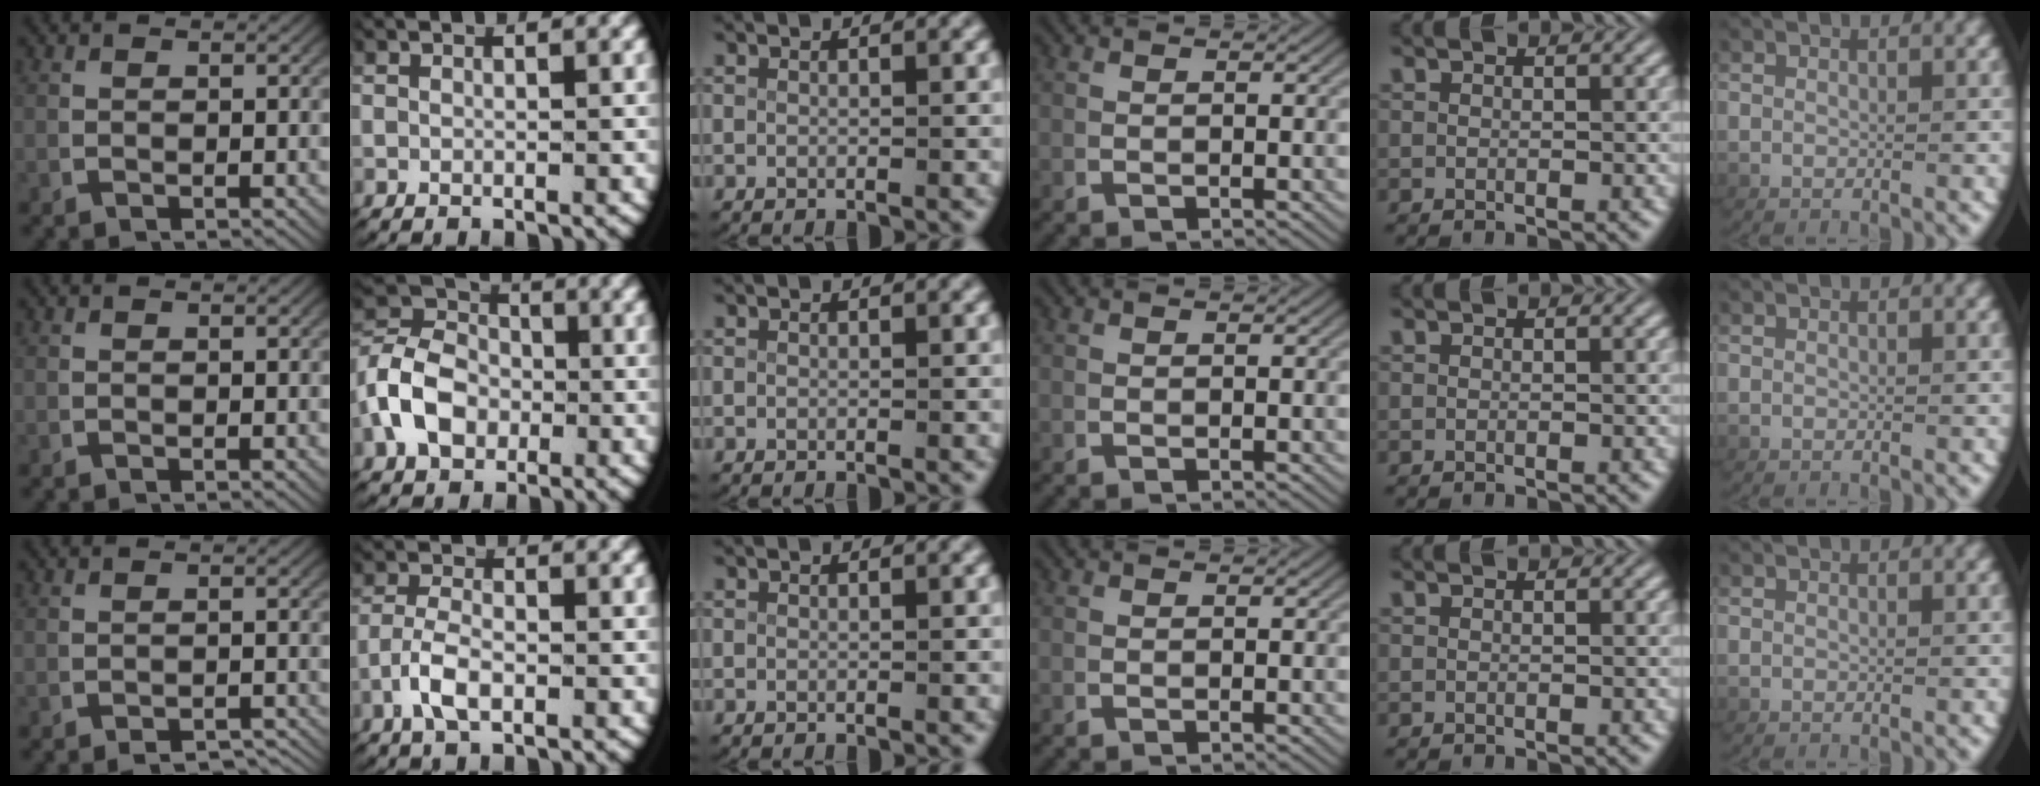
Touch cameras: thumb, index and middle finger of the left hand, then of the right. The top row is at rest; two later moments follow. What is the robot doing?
{"motion": "grasp_and_lifting", "object": "card"}